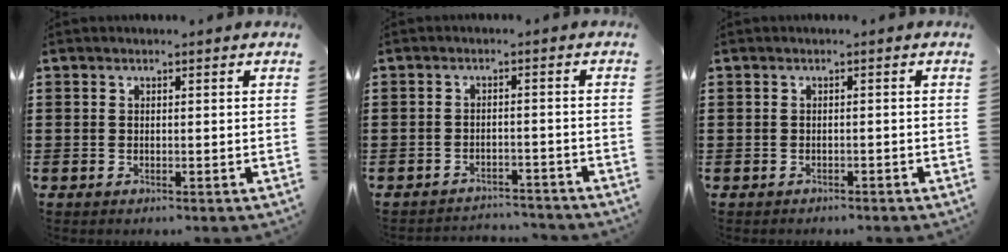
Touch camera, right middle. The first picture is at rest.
{"total": 2.6, "force": [-2.6, 0.2, 0.0], "torque": [-0.008, -0.002, -0.055]}
{"total": 0.6, "force": [-0.6, 0.1, -0.1], "torque": [-0.001, -0.002, -0.012]}